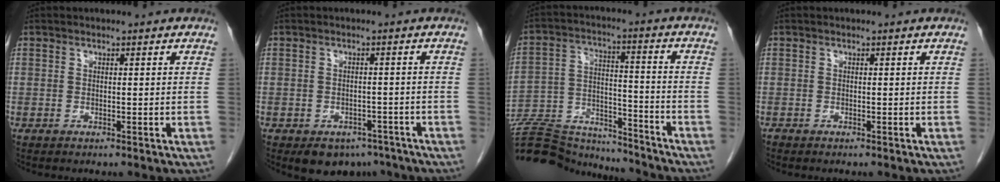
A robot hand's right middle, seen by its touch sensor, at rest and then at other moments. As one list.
[{"total": 5.5, "force": [-4.0, 3.4, 1.8], "torque": [-0.017, 0.003, -0.049]}, {"total": 20.7, "force": [-19.6, 3.6, 5.6], "torque": [-0.140, 0.003, -0.311]}, {"total": 0.0}]